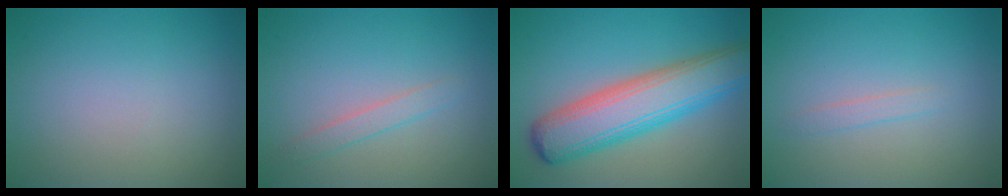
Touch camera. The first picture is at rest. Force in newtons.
{"total": 1.4, "press": 1.3, "slide": 0.1}
{"total": 8.3, "press": 8.3, "slide": 0.3}
{"total": 0.9, "press": 0.8, "slide": 0.1}